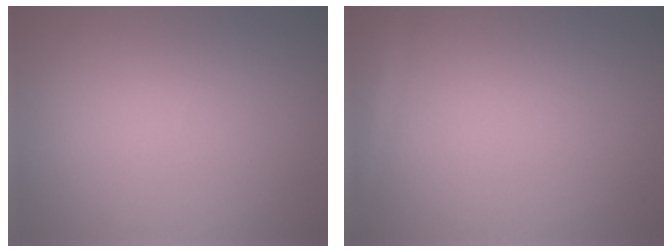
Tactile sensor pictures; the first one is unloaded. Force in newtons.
{"total": 1.8, "press": 1.8, "slide": 0.1}